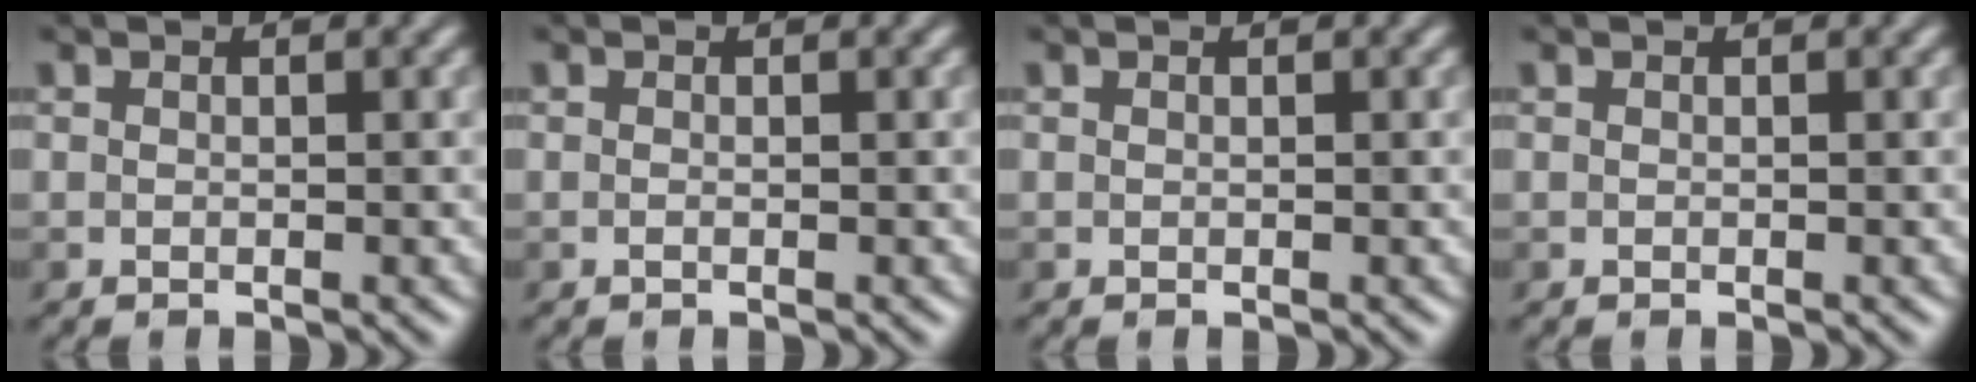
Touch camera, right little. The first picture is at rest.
{"total": 0.0}
{"total": 0.0}
{"total": 0.0}